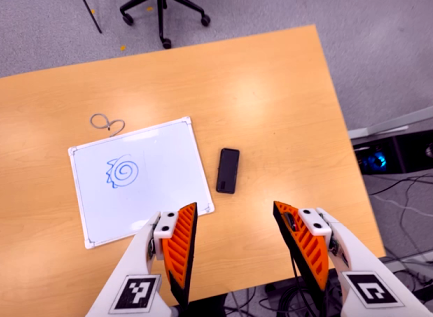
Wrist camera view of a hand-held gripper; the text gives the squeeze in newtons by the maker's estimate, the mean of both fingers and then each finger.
{"total": 0.0}